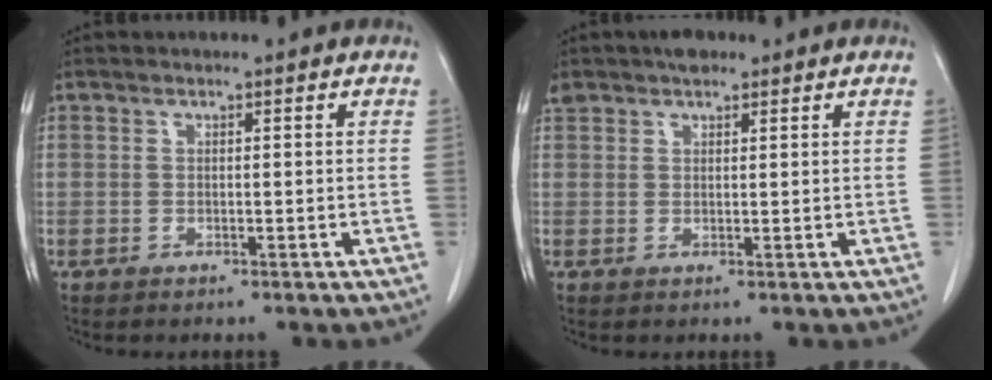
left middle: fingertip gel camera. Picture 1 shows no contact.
{"total": 3.0, "force": [2.4, 1.5, 1.2], "torque": [-0.026, 0.015, 0.039]}